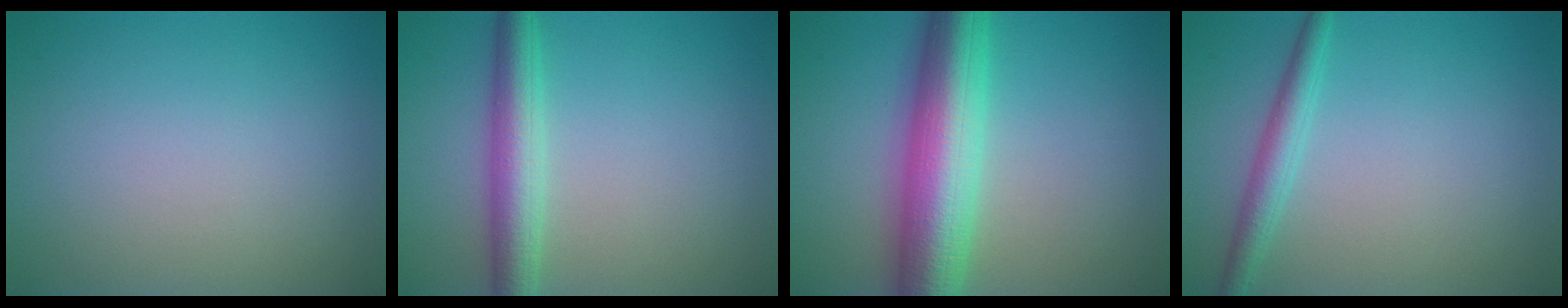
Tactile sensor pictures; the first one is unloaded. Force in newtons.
{"total": 4.2, "press": 4.2, "slide": 0.1}
{"total": 9.6, "press": 9.6, "slide": 0.1}
{"total": 2.4, "press": 2.4, "slide": 0.1}